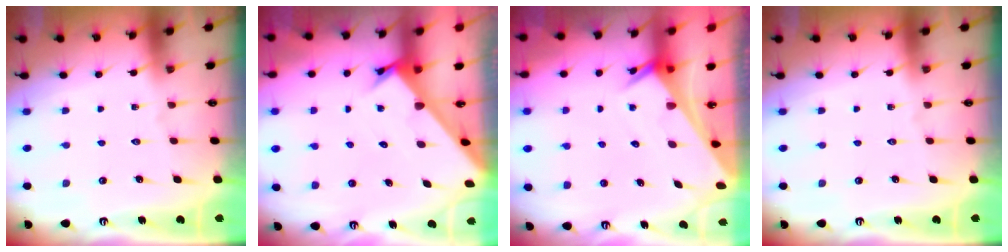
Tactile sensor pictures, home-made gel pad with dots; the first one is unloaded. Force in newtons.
{"total": 2.5, "press": 2.5, "slide": 0.2}
{"total": 2.4, "press": 2.4, "slide": 0.2}
{"total": 0.0}